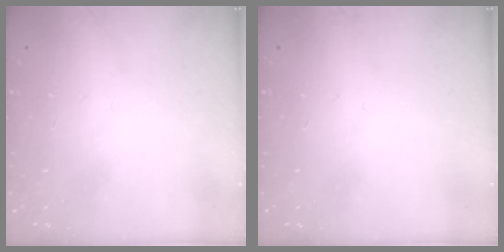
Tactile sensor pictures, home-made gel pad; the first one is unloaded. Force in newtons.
{"total": 0.0}